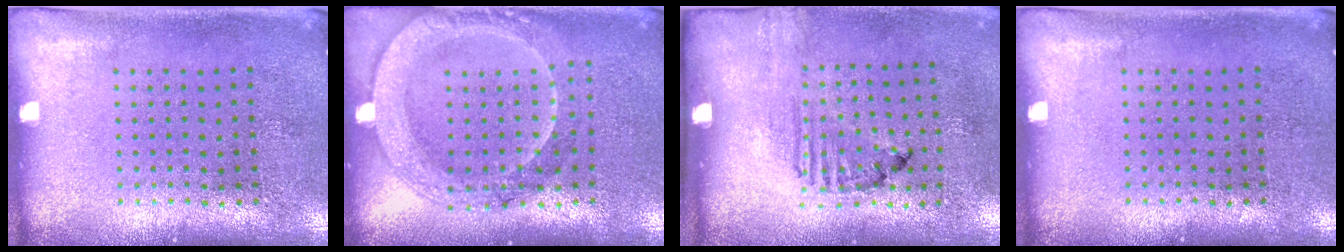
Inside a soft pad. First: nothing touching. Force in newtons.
{"total": 2.0, "press": 1.8, "slide": 0.9}
{"total": 1.7, "press": 1.0, "slide": 1.3}
{"total": 0.0}